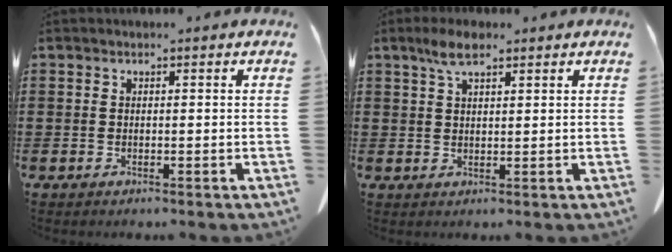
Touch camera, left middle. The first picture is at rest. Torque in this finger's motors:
{"motor_torque": [1.05, 1.09, 0.61, 0.16]}